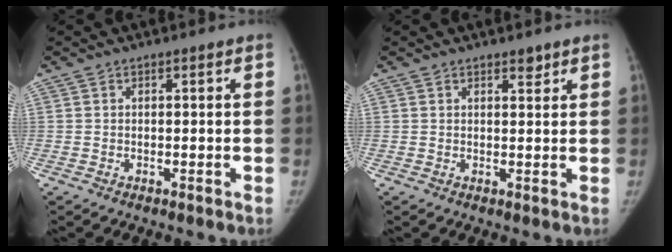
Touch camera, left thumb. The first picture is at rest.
{"total": 1.7, "force": [1.3, 0.7, 0.8], "torque": [-0.003, -0.009, 0.019]}